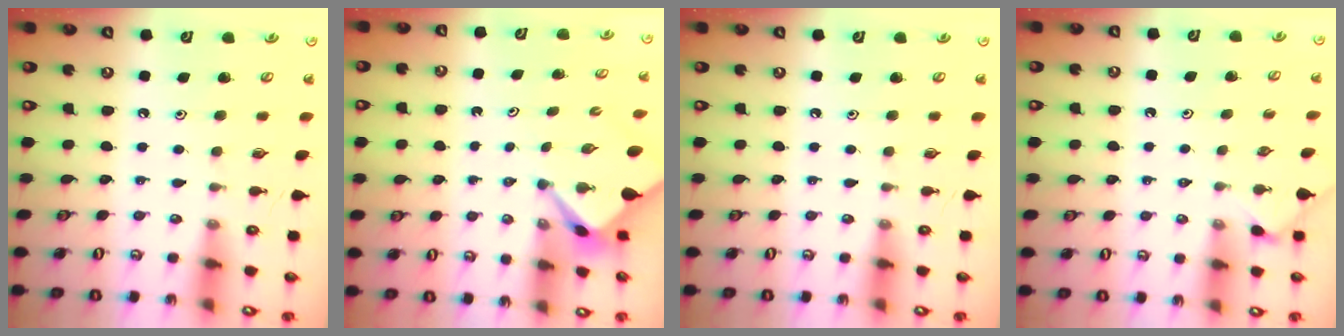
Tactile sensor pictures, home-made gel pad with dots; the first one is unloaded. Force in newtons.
{"total": 2.4, "press": 2.4, "slide": 0.2}
{"total": 0.0}
{"total": 2.3, "press": 2.3, "slide": 0.4}